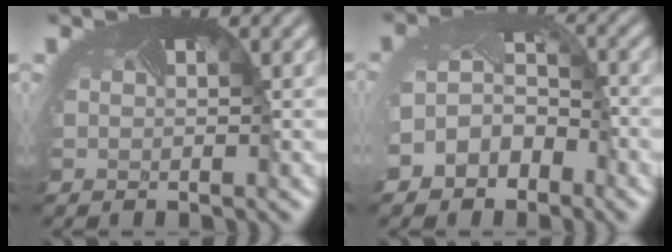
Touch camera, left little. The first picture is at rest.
{"total": 4.5, "force": [-2.6, 3.3, 1.7], "torque": [-0.041, -0.010, -0.049]}